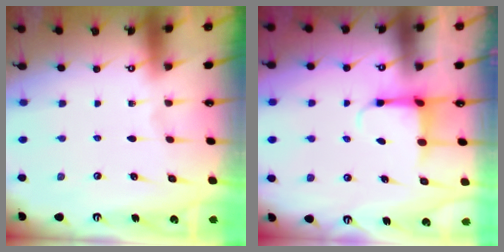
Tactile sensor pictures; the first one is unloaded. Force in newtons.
{"total": 4.0, "press": 3.8, "slide": 1.2}